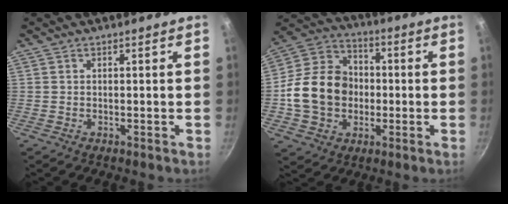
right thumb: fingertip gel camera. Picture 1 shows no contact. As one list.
[{"total": 16.7, "force": [-1.5, 13.6, 9.4], "torque": [-0.135, 0.032, -0.036]}]